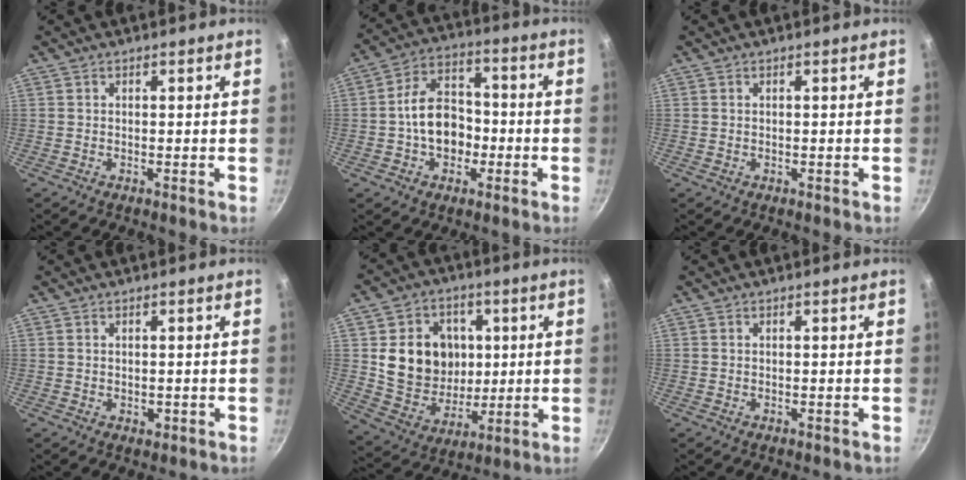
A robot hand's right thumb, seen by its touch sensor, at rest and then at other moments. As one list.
[{"total": 11.6, "force": [-2.0, 8.5, 7.6], "torque": [-0.092, 0.034, -0.041]}, {"total": 0.0}, {"total": 1.2, "force": [-0.1, 0.9, 0.8], "torque": [-0.009, -0.001, 0.001]}, {"total": 16.1, "force": [2.3, 13.8, 8.0], "torque": [-0.100, -0.007, 0.052]}, {"total": 0.0}]